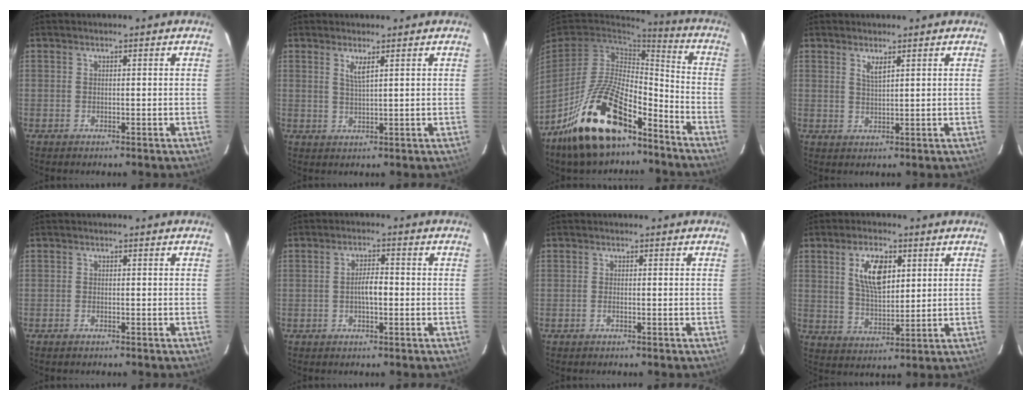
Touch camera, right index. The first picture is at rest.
{"total": 2.3, "force": [1.3, 0.0, 2.0], "torque": [-0.038, -0.003, 0.023]}
{"total": 20.8, "force": [-13.6, 8.5, 13.4], "torque": [-0.264, -0.004, -0.236]}
{"total": 2.1, "force": [1.3, 0.3, 1.6], "torque": [-0.029, -0.002, 0.023]}
{"total": 1.0, "force": [-0.8, 0.4, 0.4], "torque": [-0.012, -0.001, -0.019]}
{"total": 3.5, "force": [-0.7, 1.2, 3.2], "torque": [-0.058, 0.006, -0.011]}
{"total": 0.6, "force": [-0.5, 0.2, 0.3], "torque": [-0.007, 0.001, -0.010]}
{"total": 9.3, "force": [3.4, 4.4, 7.4], "torque": [-0.137, 0.007, 0.066]}